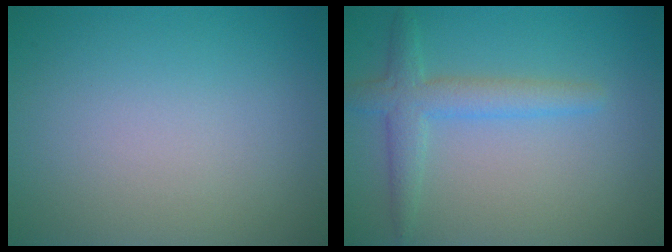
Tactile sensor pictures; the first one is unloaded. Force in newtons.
{"total": 3.1, "press": 3.1, "slide": 0.1}